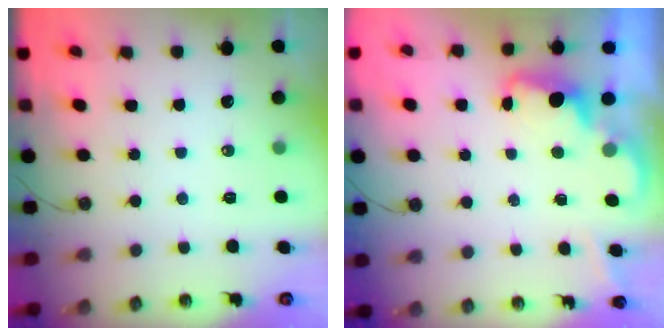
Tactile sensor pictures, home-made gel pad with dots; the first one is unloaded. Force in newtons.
{"total": 2.1, "press": 2.0, "slide": 0.6}